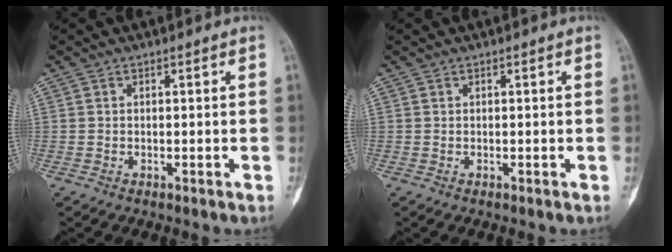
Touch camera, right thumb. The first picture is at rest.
{"total": 0.0}